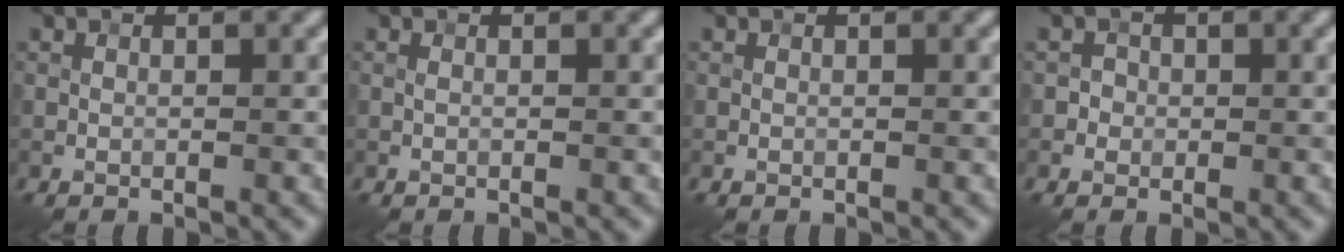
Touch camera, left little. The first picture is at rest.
{"total": 0.0}
{"total": 0.0}
{"total": 1.2, "force": [-0.1, 1.2, 0.3], "torque": [0.002, -0.001, -0.004]}